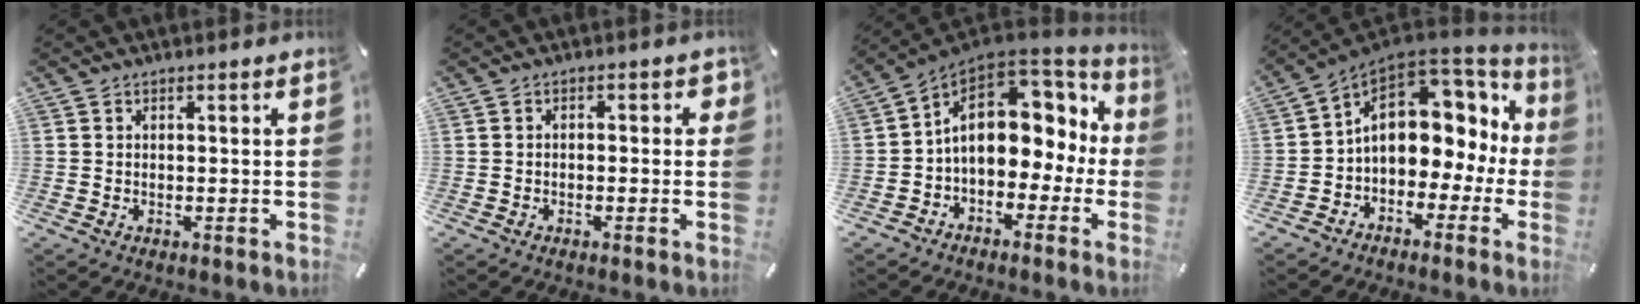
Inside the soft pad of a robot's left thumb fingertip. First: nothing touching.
{"total": 2.0, "force": [-1.0, 1.1, 1.4], "torque": [-0.025, 0.009, -0.020]}
{"total": 15.6, "force": [2.9, 10.6, 11.0], "torque": [-0.188, -0.014, 0.051]}
{"total": 13.1, "force": [2.4, 9.6, 8.6], "torque": [-0.135, -0.015, 0.042]}